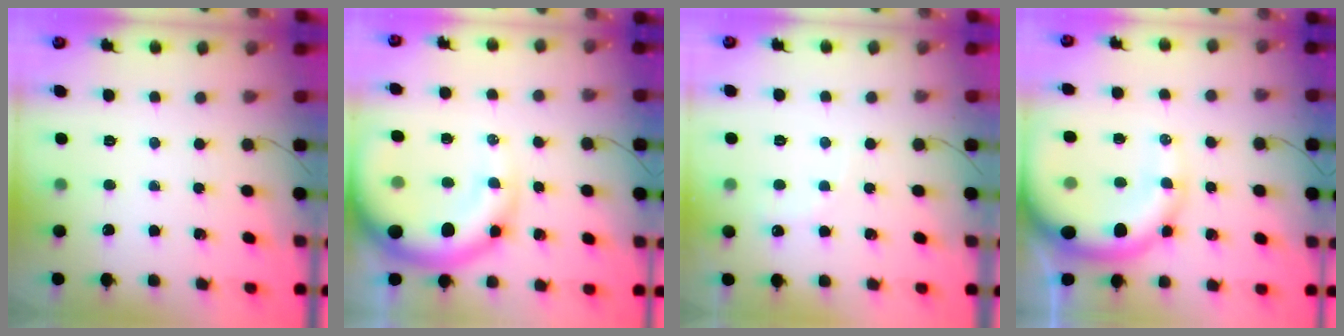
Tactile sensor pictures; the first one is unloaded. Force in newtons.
{"total": 12.6, "press": 12.1, "slide": 3.4}
{"total": 6.0, "press": 5.9, "slide": 1.3}
{"total": 15.0, "press": 14.6, "slide": 3.1}